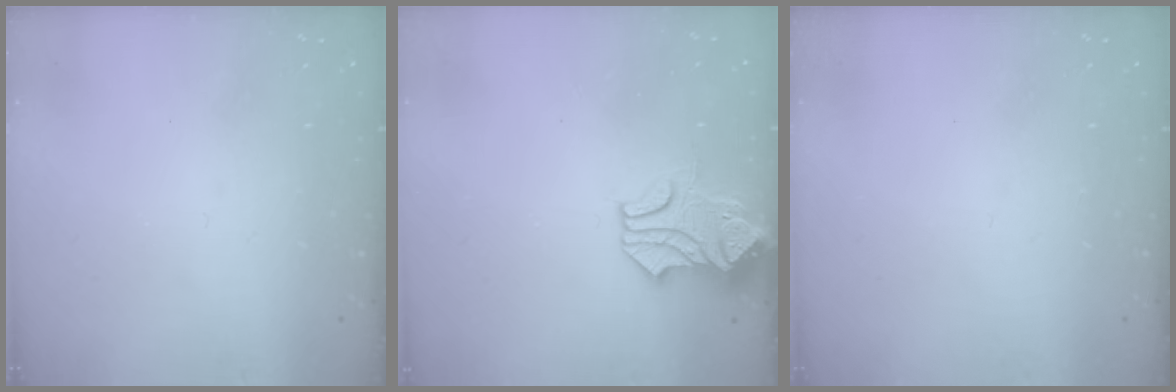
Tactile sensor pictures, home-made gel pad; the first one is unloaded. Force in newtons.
{"total": 1.6, "press": 0.9, "slide": 1.3}
{"total": 0.0}